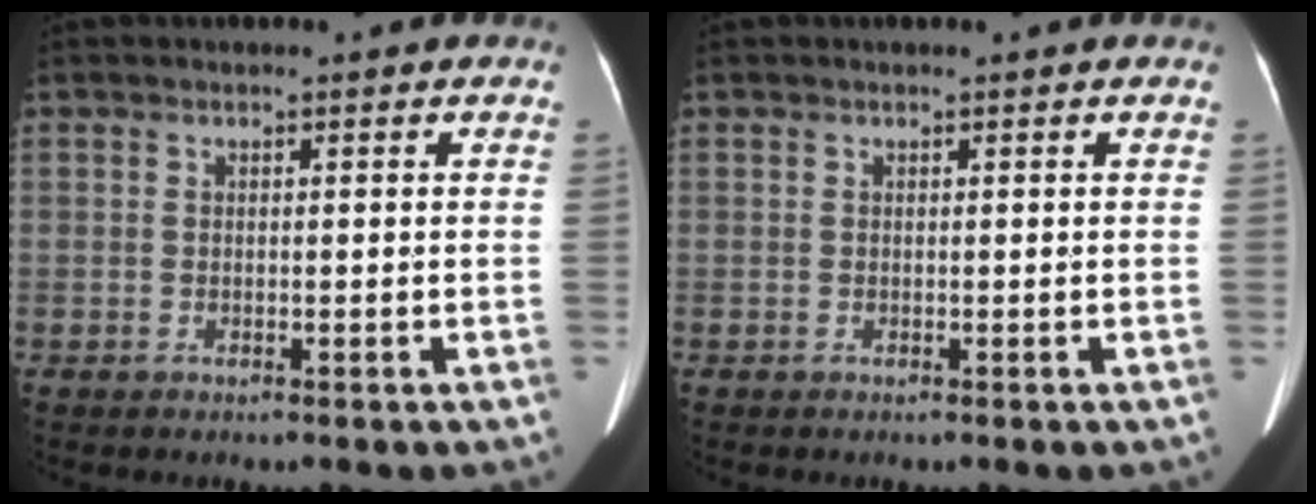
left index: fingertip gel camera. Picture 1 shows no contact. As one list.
[{"total": 0.0}]